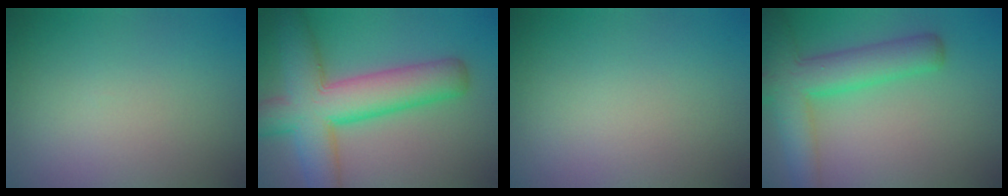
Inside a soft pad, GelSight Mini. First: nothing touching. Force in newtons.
{"total": 9.9, "press": 9.9, "slide": 0.4}
{"total": 0.0}
{"total": 6.6, "press": 6.6, "slide": 0.4}